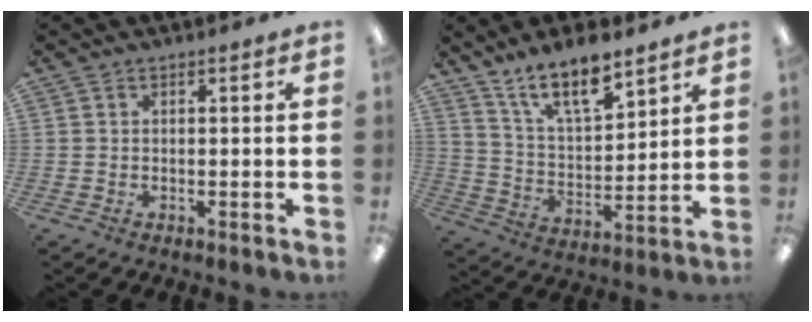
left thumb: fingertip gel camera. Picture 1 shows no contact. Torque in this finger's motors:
{"motor_torque": [0.09, 0.09, 1.31, -1.46, 0.20]}